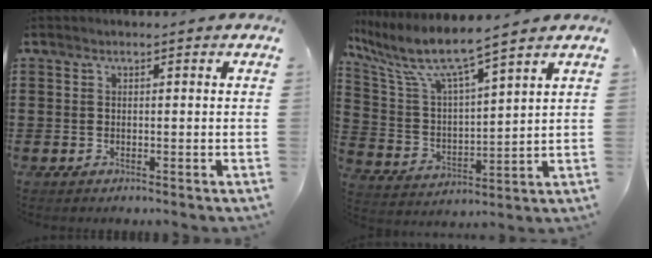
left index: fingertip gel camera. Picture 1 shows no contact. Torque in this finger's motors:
{"motor_torque": [2.14, 0.00, 0.31, 0.21]}